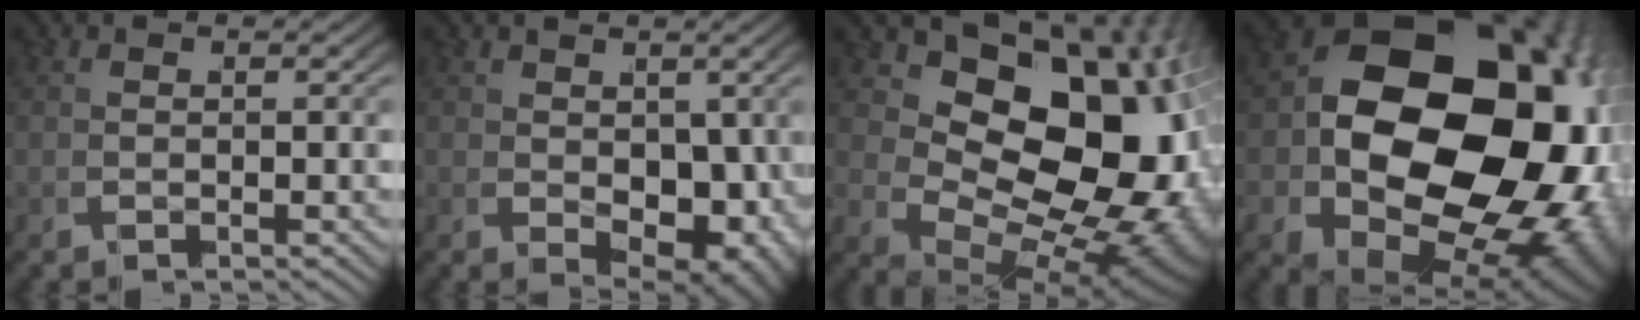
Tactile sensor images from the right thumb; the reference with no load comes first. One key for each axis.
{"total": 6.8, "fx": 0.1, "fy": 4.7, "fz": 5.0, "tx": -0.086, "ty": -0.047, "tz": 0.029}
{"total": 19.1, "fx": 1.1, "fy": 12.9, "fz": 14.0, "tx": -0.217, "ty": -0.074, "tz": 0.052}
{"total": 30.6, "fx": 0.4, "fy": 21.3, "fz": 22.0, "tx": -0.350, "ty": -0.098, "tz": 0.045}